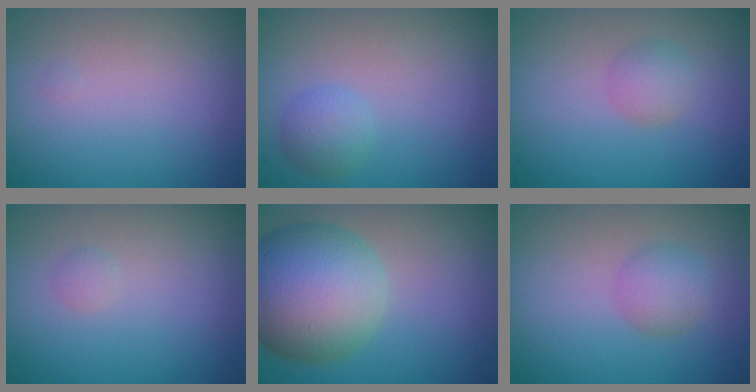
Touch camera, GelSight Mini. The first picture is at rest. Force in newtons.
{"total": 1.9, "press": 1.9, "slide": 0.1}
{"total": 1.7, "press": 1.7, "slide": 0.0}
{"total": 0.6, "press": 0.6, "slide": 0.0}
{"total": 10.5, "press": 10.5, "slide": 0.4}
{"total": 2.2, "press": 2.2, "slide": 0.1}